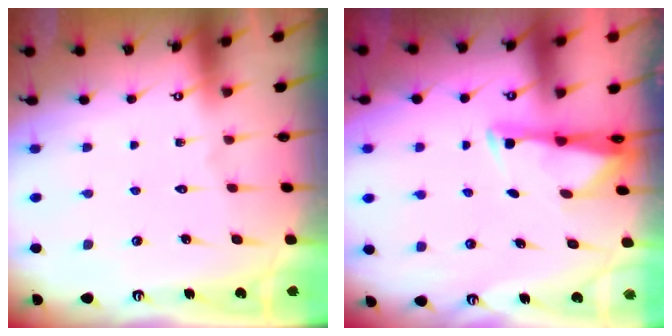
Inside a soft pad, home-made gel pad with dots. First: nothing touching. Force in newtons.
{"total": 3.0, "press": 2.9, "slide": 0.4}